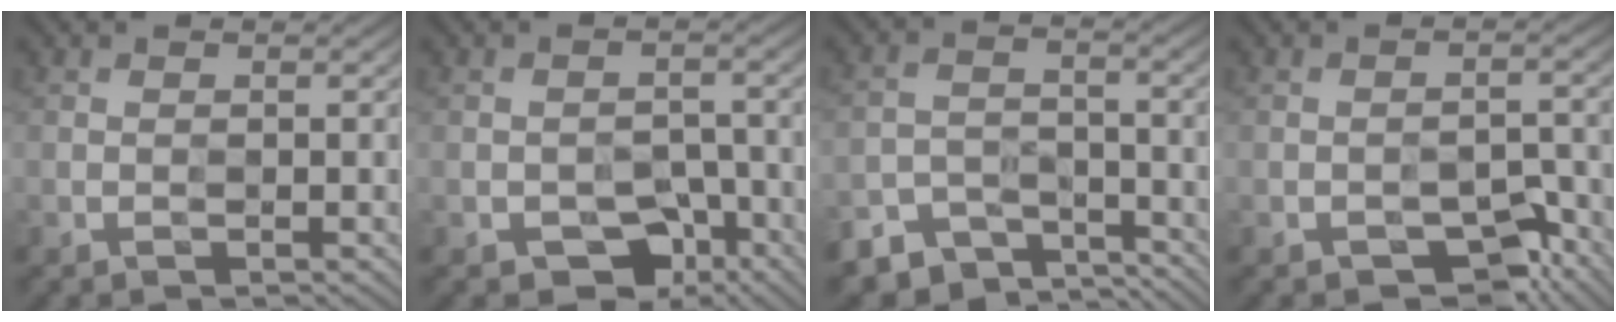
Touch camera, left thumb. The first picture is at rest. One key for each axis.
{"total": 4.3, "fx": -3.3, "fy": 2.7, "fz": 1.0, "tx": -0.003, "ty": 0.010, "tz": -0.053}
{"total": 5.6, "fx": -5.2, "fy": 1.9, "fz": 0.2, "tx": -0.003, "ty": -0.007, "tz": -0.101}
{"total": 3.3, "fx": -3.0, "fy": 1.3, "fz": 0.5, "tx": 0.007, "ty": 0.008, "tz": -0.044}